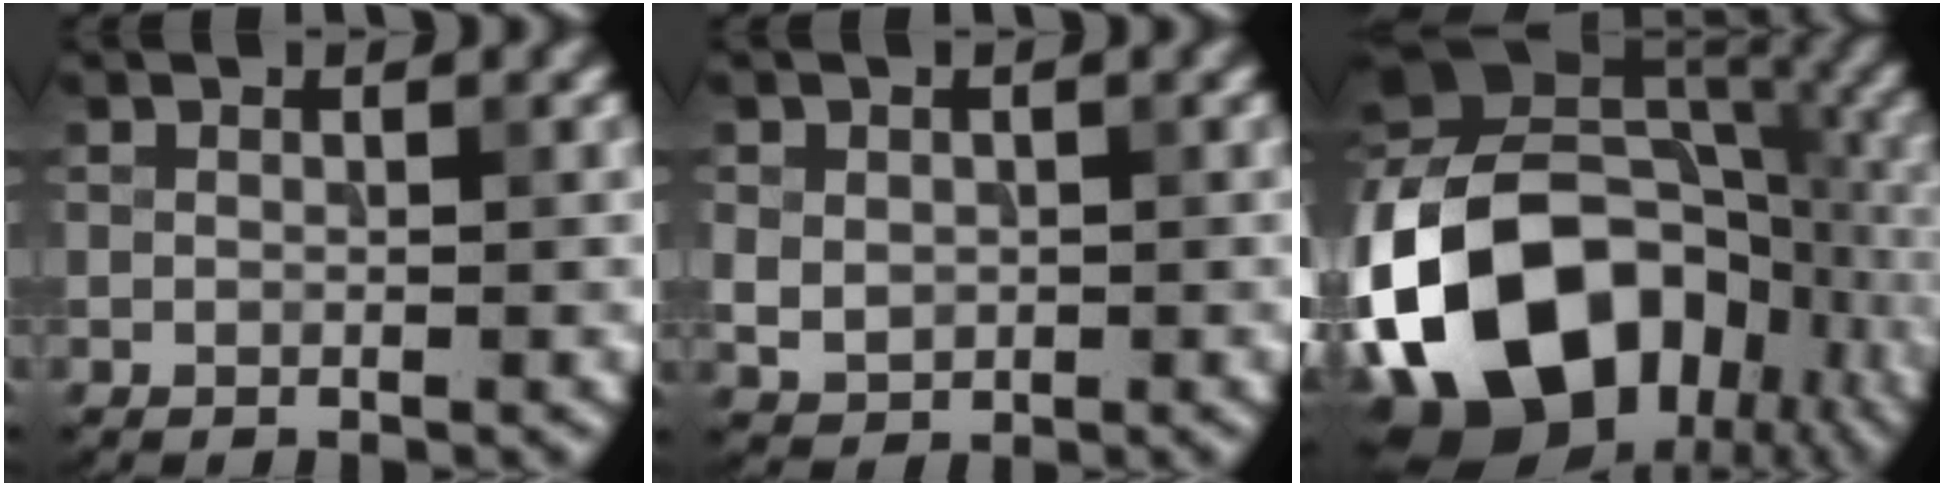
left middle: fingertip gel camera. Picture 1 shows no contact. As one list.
[{"total": 2.3, "force": [0.0, 2.0, 1.2], "torque": [-0.024, -0.004, 0.003]}, {"total": 18.6, "force": [-6.1, 12.5, 12.3], "torque": [-0.240, 0.003, -0.115]}]